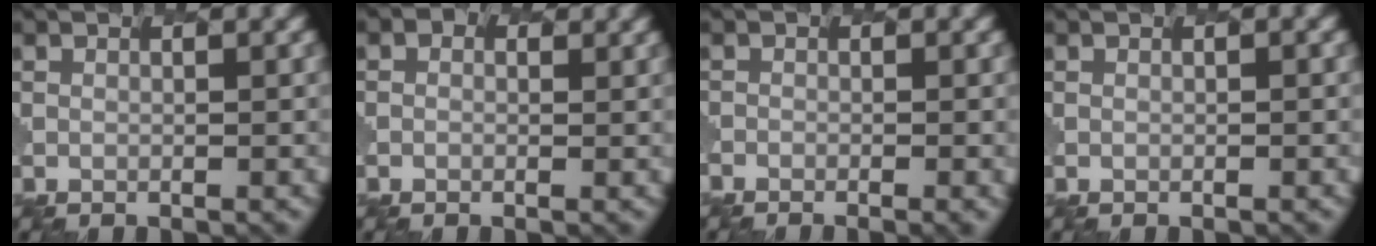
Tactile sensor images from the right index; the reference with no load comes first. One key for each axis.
{"total": 2.0, "fx": 0.4, "fy": 1.8, "fz": 0.8, "tx": 0.008, "ty": 0.016, "tz": -0.023}
{"total": 2.7, "fx": -2.1, "fy": 0.8, "fz": 1.4, "tx": -0.014, "ty": 0.015, "tz": -0.032}
{"total": 0.9, "fx": 0.0, "fy": 0.4, "fz": 0.8, "tx": -0.005, "ty": 0.006, "tz": -0.001}